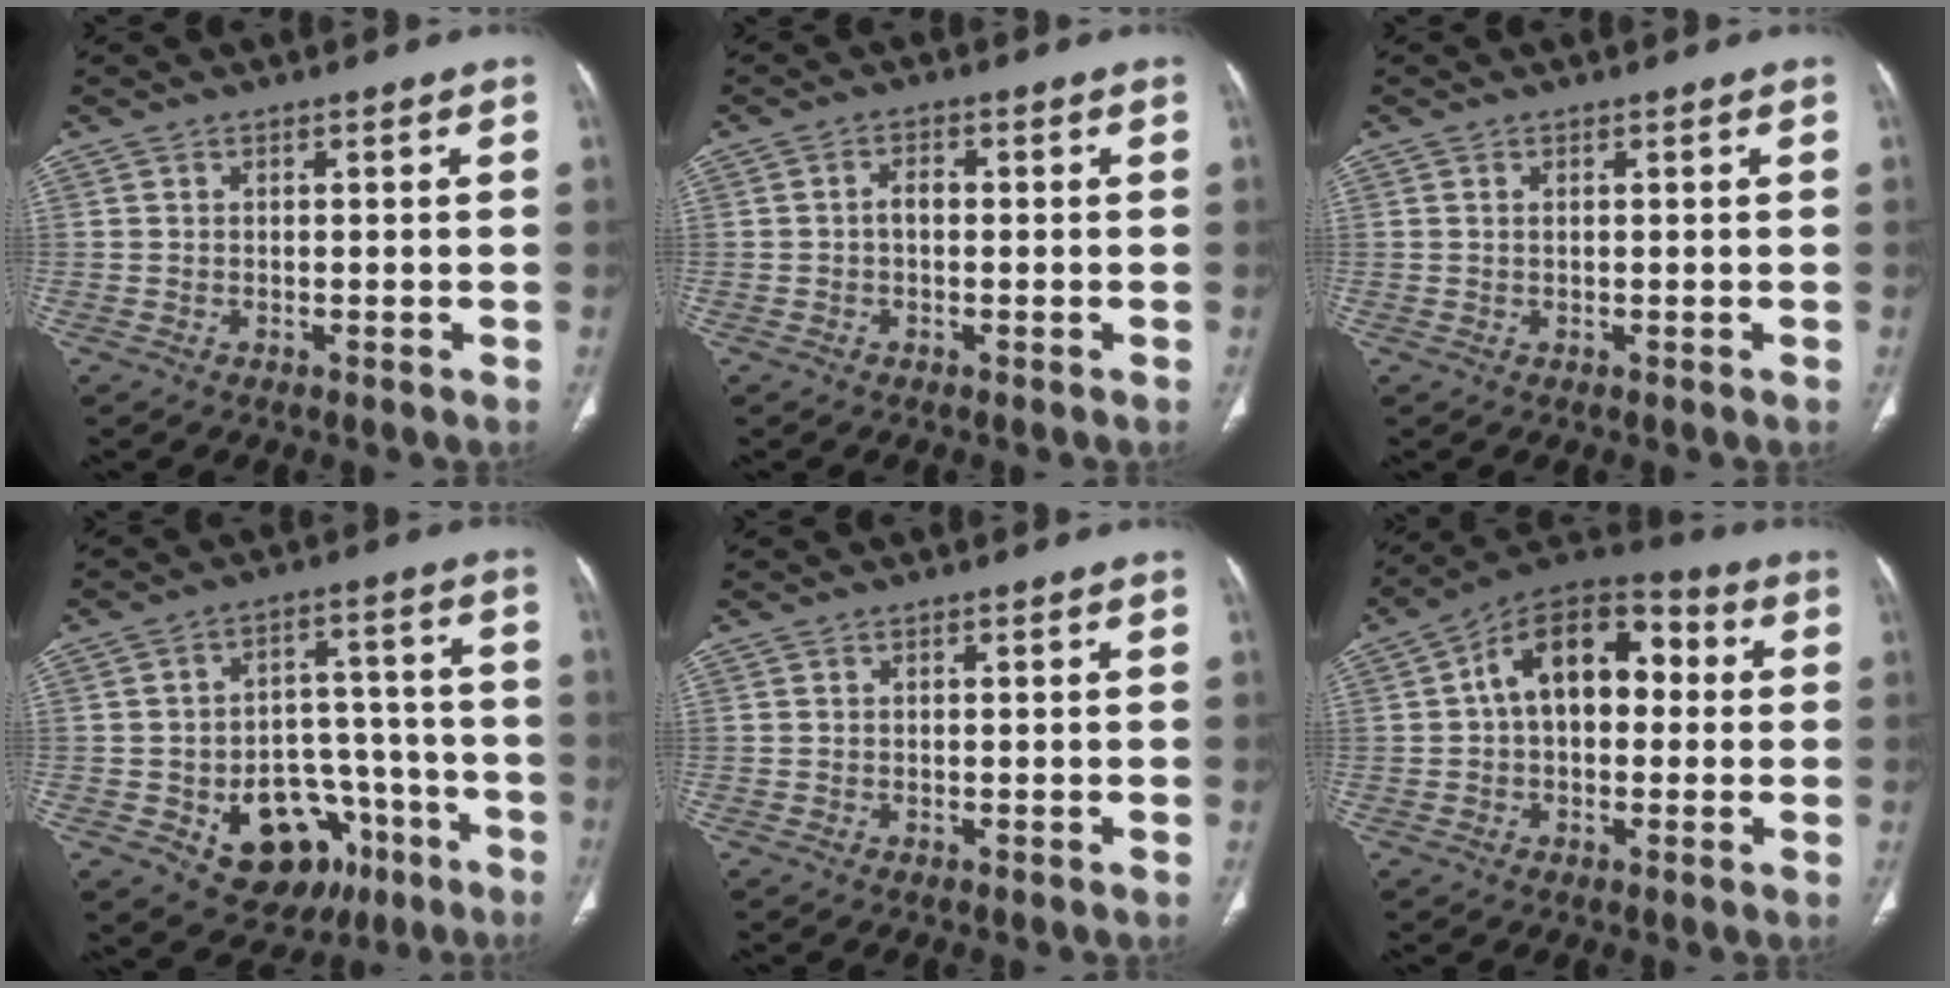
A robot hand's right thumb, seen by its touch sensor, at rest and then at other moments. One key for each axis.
{"total": 2.1, "fx": -0.2, "fy": 1.3, "fz": 1.6, "tx": -0.023, "ty": 0.008, "tz": -0.008}
{"total": 0.5, "fx": 0.2, "fy": 0.2, "fz": 0.5, "tx": -0.012, "ty": 0.003, "tz": 0.004}
{"total": 17.0, "fx": -7.4, "fy": 11.7, "fz": 9.9, "tx": -0.096, "ty": 0.057, "tz": -0.091}
{"total": 0.0}
{"total": 15.2, "fx": 2.0, "fy": 9.5, "fz": 11.8, "tx": -0.157, "ty": 0.041, "tz": 0.019}